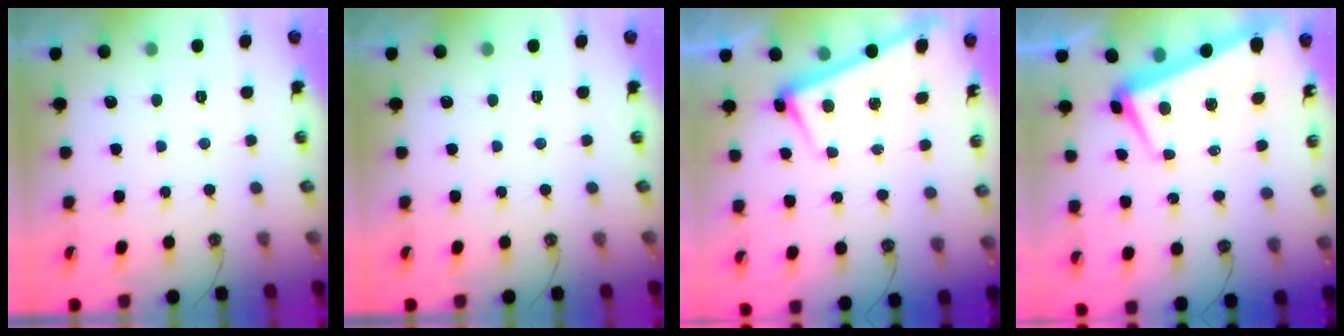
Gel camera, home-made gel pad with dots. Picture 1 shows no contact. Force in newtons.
{"total": 0.0}
{"total": 2.6, "press": 2.5, "slide": 0.6}
{"total": 3.6, "press": 2.9, "slide": 2.1}